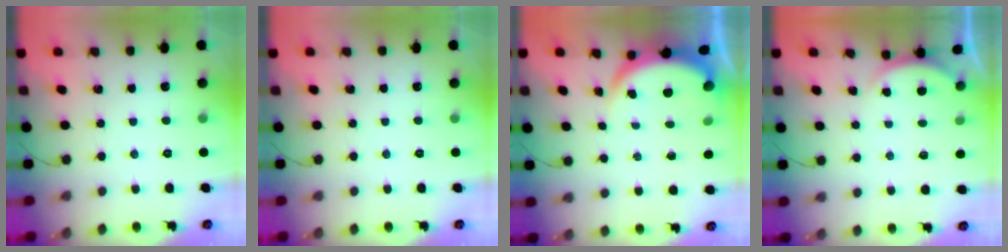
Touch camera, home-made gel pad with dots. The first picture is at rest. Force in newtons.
{"total": 0.0}
{"total": 3.8, "press": 3.8, "slide": 0.5}
{"total": 1.6, "press": 1.5, "slide": 0.6}